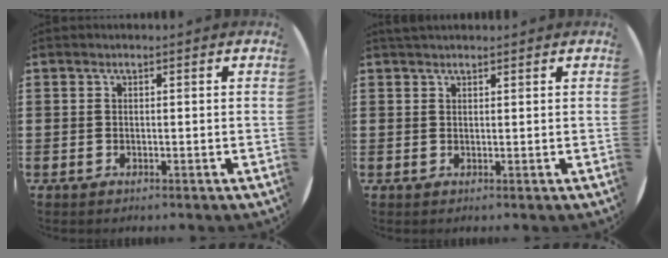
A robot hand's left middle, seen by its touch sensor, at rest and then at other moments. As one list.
[{"total": 1.2, "force": [1.1, 0.4, 0.1], "torque": [-0.002, 0.004, 0.021]}]